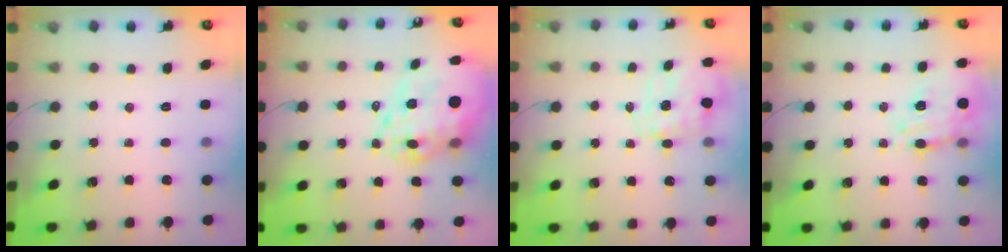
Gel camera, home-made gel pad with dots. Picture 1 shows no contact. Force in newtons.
{"total": 24.9, "press": 24.2, "slide": 6.1}
{"total": 2.7, "press": 2.6, "slide": 0.8}
{"total": 15.8, "press": 15.4, "slide": 3.6}